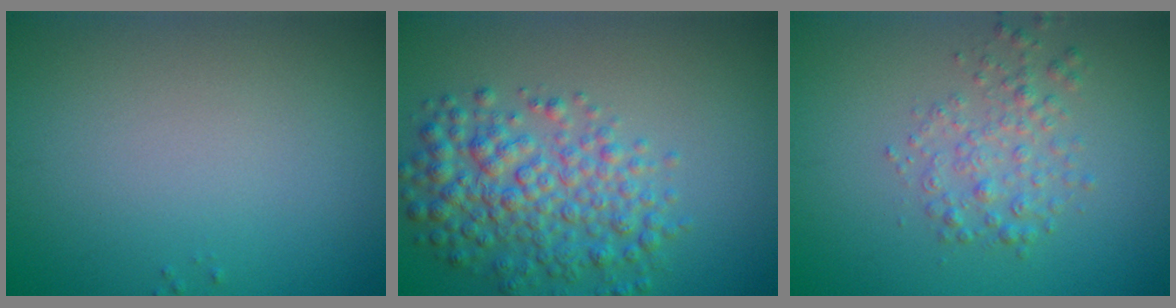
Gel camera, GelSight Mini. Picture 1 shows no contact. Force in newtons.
{"total": 5.5, "press": 5.5, "slide": 0.1}
{"total": 2.4, "press": 2.4, "slide": 0.1}